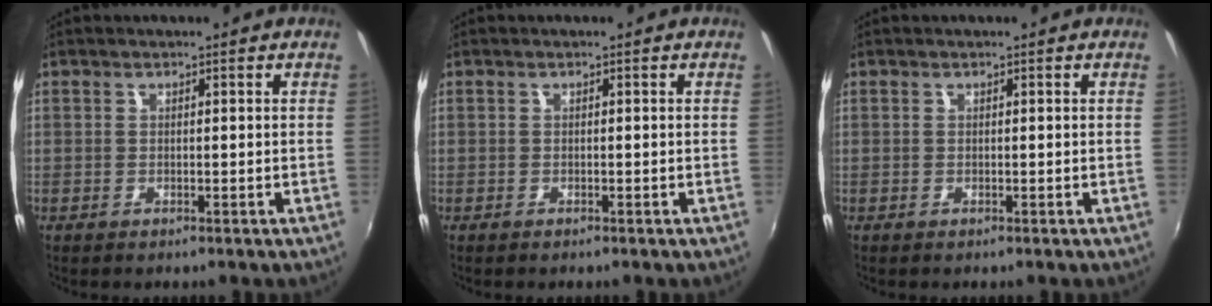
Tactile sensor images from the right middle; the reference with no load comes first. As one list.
[{"total": 0.0}, {"total": 0.0}]